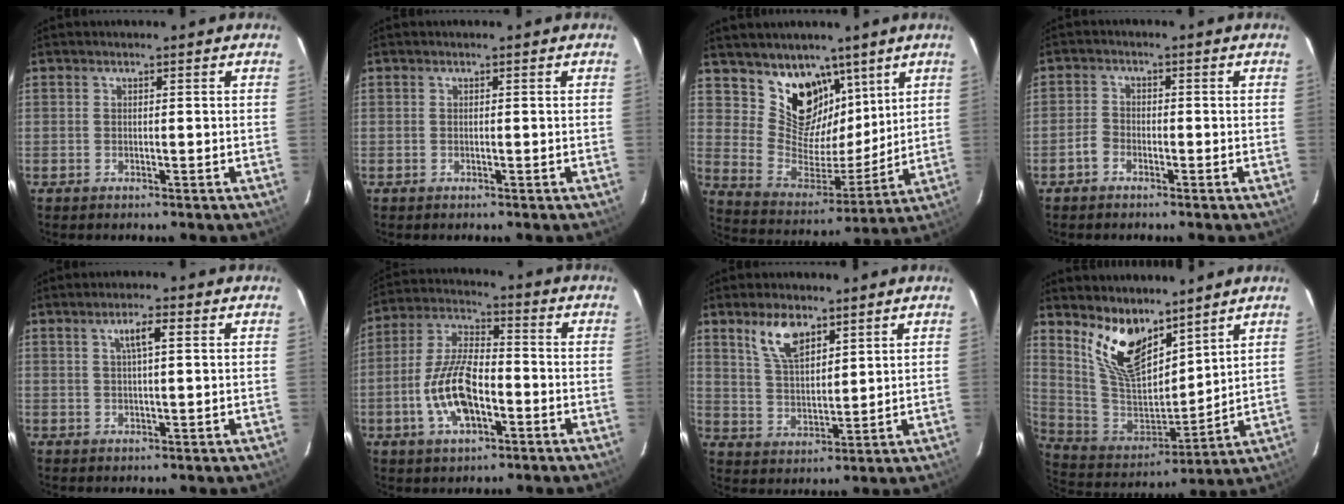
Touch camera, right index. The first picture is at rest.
{"total": 0.0}
{"total": 14.3, "force": [9.3, 9.6, 5.2], "torque": [-0.101, -0.006, 0.180]}
{"total": 2.6, "force": [-1.8, 1.7, 0.8], "torque": [-0.020, 0.007, -0.034]}
{"total": 3.5, "force": [1.3, 0.5, 3.2], "torque": [-0.059, 0.006, 0.023]}
{"total": 12.3, "force": [-4.1, 5.4, 10.2], "torque": [-0.217, 0.006, -0.076]}
{"total": 8.2, "force": [5.1, 3.8, 5.2], "torque": [-0.097, 0.009, 0.104]}
{"total": 15.0, "force": [10.3, 6.9, 8.5], "torque": [-0.169, -0.004, 0.213]}